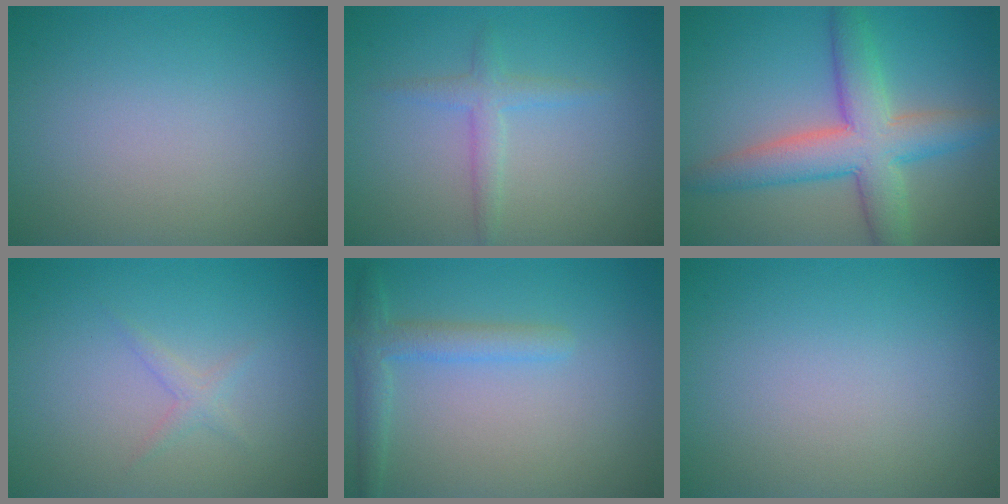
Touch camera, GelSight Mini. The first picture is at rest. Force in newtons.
{"total": 1.9, "press": 1.9, "slide": 0.2}
{"total": 7.2, "press": 7.2, "slide": 0.3}
{"total": 1.1, "press": 1.1, "slide": 0.1}
{"total": 2.6, "press": 2.6, "slide": 0.2}
{"total": 0.0}